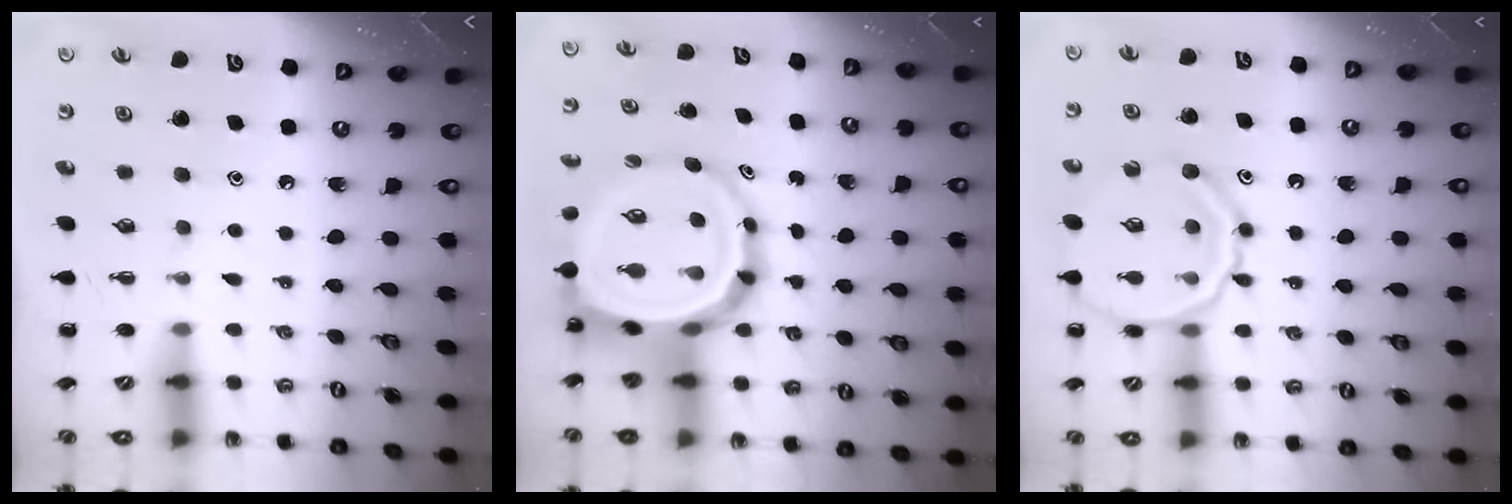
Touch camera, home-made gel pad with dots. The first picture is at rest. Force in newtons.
{"total": 15.3, "press": 14.8, "slide": 3.9}
{"total": 15.3, "press": 15.2, "slide": 2.1}